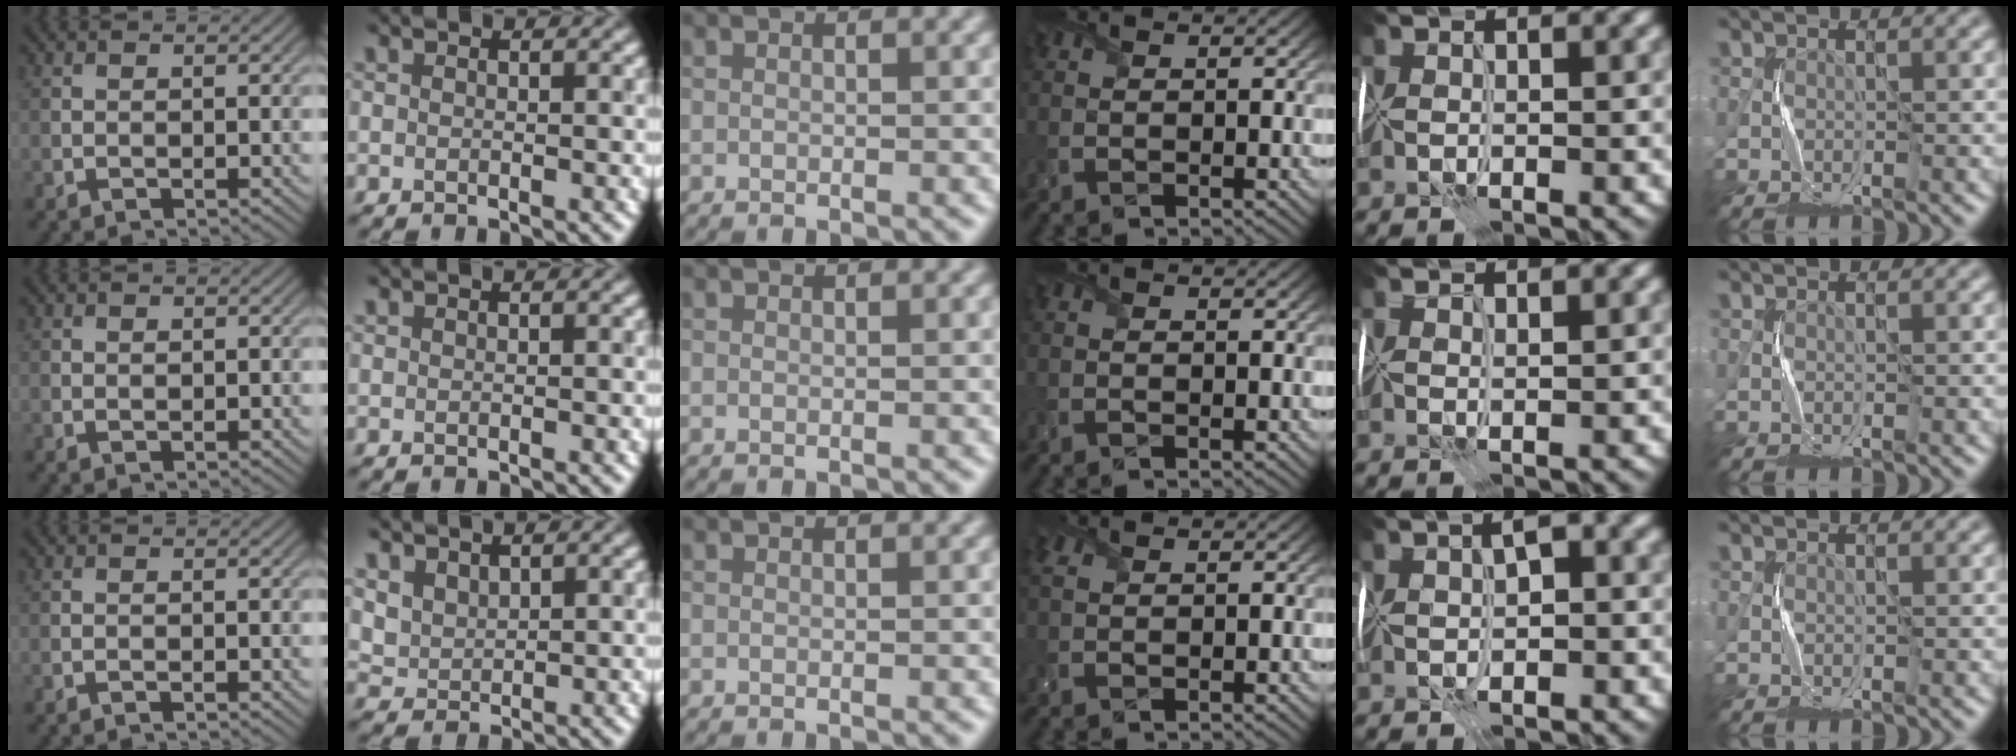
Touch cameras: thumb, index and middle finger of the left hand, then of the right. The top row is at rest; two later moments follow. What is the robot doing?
{"motion": "wrap", "object": "cellophane"}